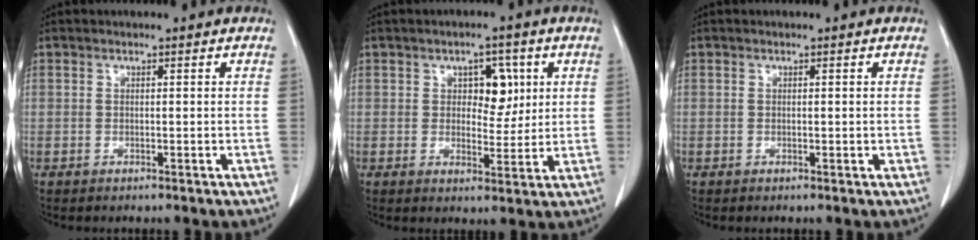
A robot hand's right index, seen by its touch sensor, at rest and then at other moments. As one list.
[{"total": 5.4, "force": [1.7, 3.1, 4.1], "torque": [-0.052, 0.009, 0.027]}, {"total": 0.7, "force": [0.0, 0.3, 0.6], "torque": [-0.011, -0.002, 0.003]}]